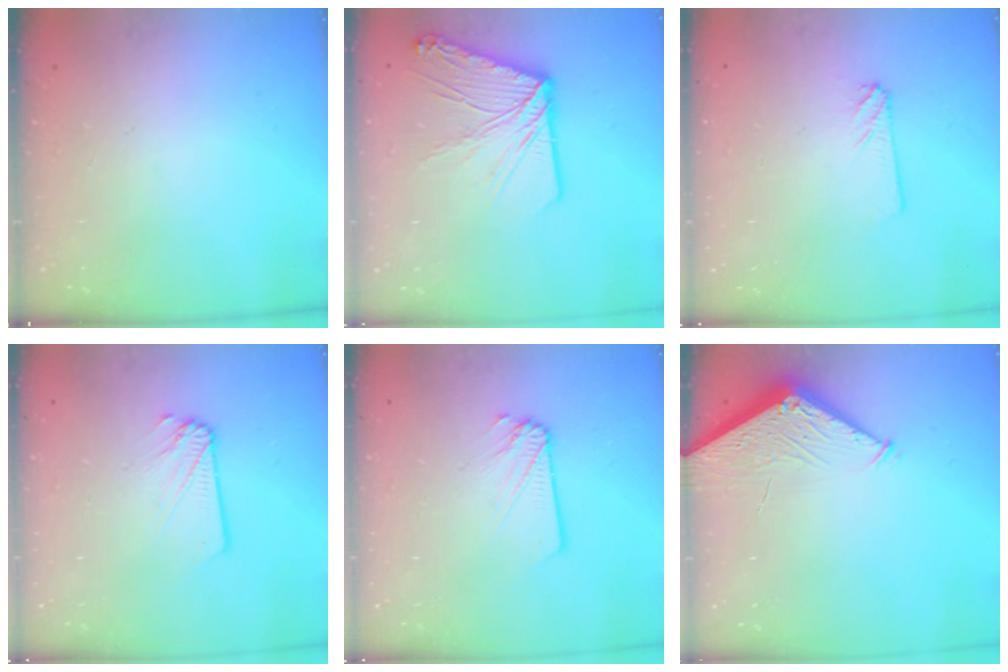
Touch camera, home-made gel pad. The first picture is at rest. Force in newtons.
{"total": 12.8, "press": 12.7, "slide": 1.4}
{"total": 2.4, "press": 2.4, "slide": 0.2}
{"total": 2.1, "press": 2.1, "slide": 0.3}
{"total": 2.1, "press": 2.1, "slide": 0.3}
{"total": 4.2, "press": 4.2, "slide": 0.5}